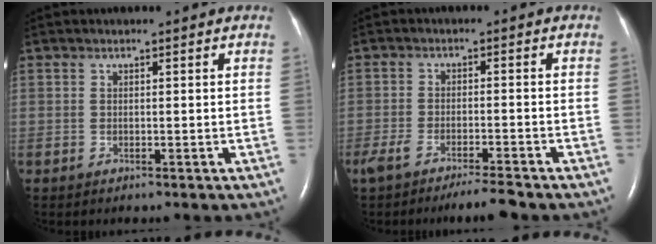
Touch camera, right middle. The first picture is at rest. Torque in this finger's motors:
{"motor_torque": [0.07, -0.06, 0.08, 0.05]}